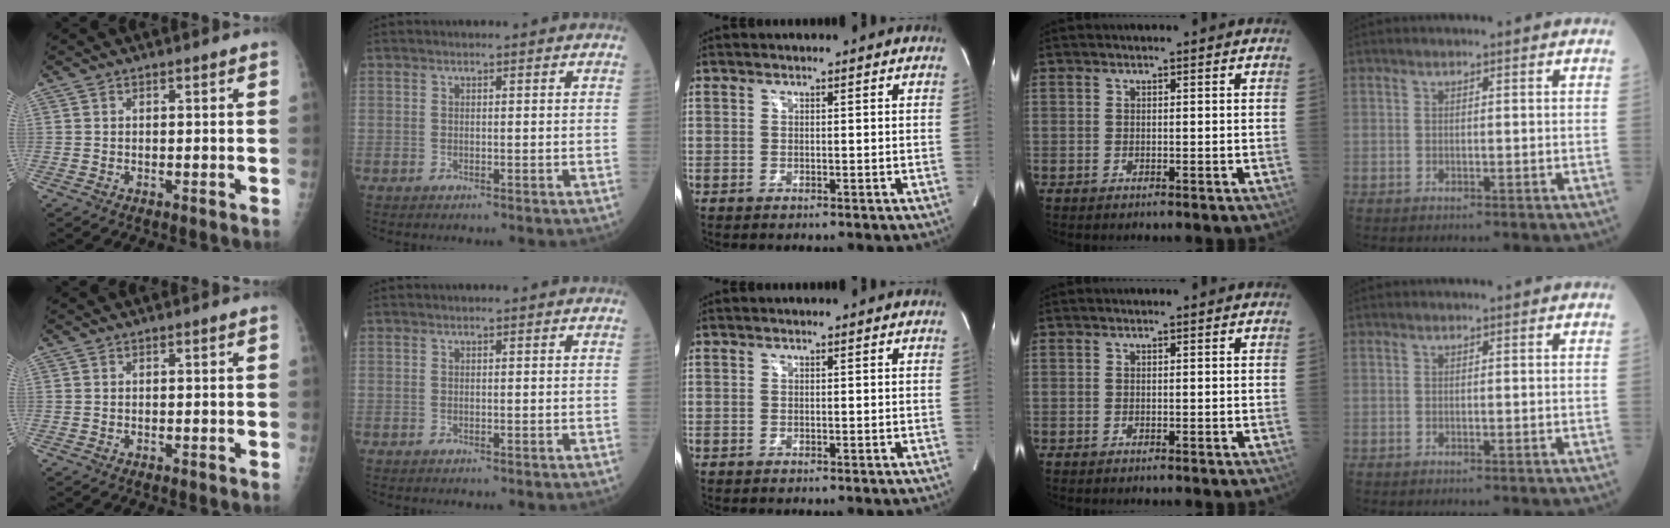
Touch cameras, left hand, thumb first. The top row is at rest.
{}